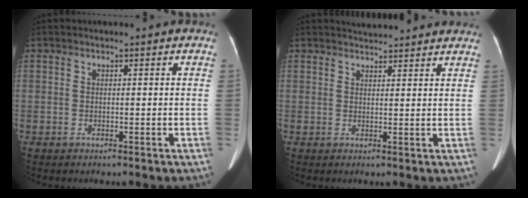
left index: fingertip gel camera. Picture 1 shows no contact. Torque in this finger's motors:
{"motor_torque": [0.18, -0.24, 0.04, 0.03]}